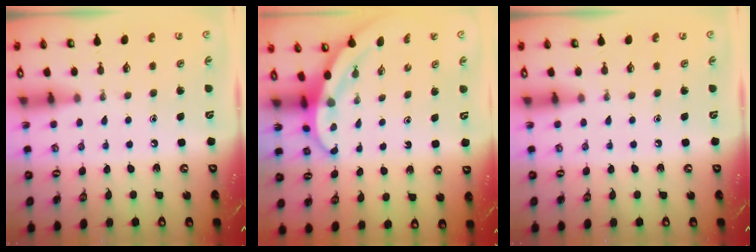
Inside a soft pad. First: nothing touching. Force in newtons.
{"total": 3.3, "press": 3.3, "slide": 0.0}
{"total": 0.0}